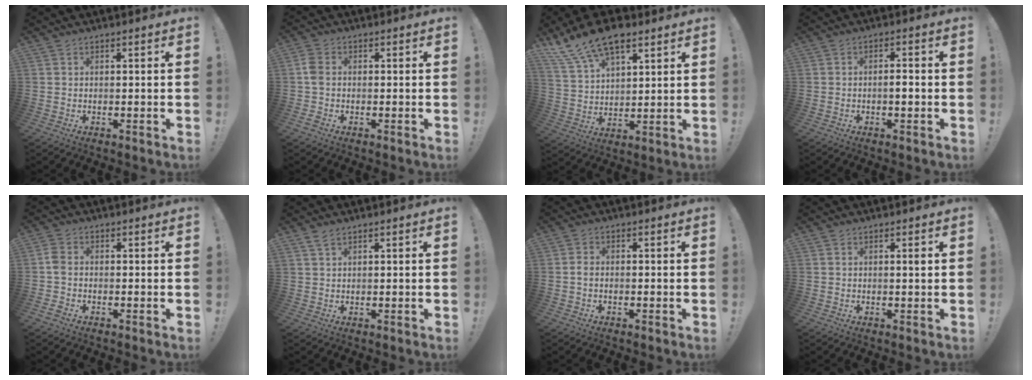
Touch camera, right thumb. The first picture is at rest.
{"total": 4.5, "force": [-0.4, 3.1, 3.2], "torque": [-0.077, 0.004, -0.008]}
{"total": 13.9, "force": [9.3, 6.6, 8.0], "torque": [-0.148, -0.049, 0.173]}
{"total": 2.5, "force": [-0.9, 0.5, 2.3], "torque": [-0.031, 0.001, -0.019]}
{"total": 4.2, "force": [-1.0, 2.9, 2.9], "torque": [-0.062, 0.008, -0.016]}
{"total": 2.5, "force": [1.8, 0.8, 1.5], "torque": [-0.030, -0.004, 0.033]}
{"total": 1.4, "force": [-0.5, 0.8, 1.1], "torque": [-0.017, 0.006, -0.008]}
{"total": 0.9, "force": [0.4, -0.1, 0.8], "torque": [-0.009, -0.002, 0.003]}